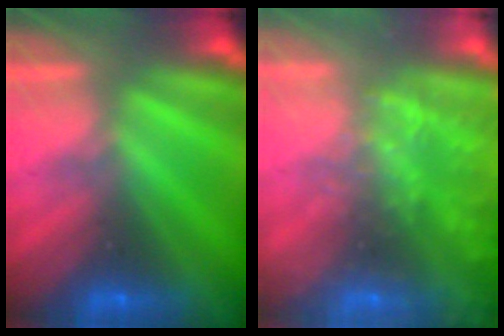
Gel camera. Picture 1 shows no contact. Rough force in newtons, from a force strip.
{"total": 6.7}